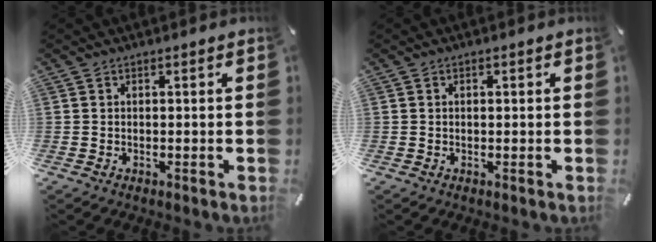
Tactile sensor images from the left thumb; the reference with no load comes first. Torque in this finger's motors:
{"motor_torque": [-0.10, -0.42, 0.00, 0.17, -0.02]}